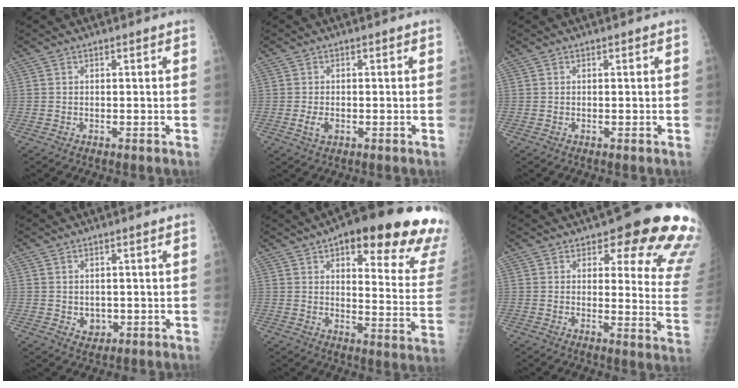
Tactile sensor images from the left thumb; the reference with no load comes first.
{"total": 2.7, "force": [-0.8, 1.7, 1.9], "torque": [-0.034, 0.000, -0.013]}
{"total": 0.0}
{"total": 3.0, "force": [-0.2, 2.6, 1.6], "torque": [-0.011, -0.002, 0.007]}
{"total": 25.5, "force": [15.8, 7.1, 18.7], "torque": [-0.198, -0.058, 0.195]}
{"total": 18.1, "force": [12.1, 6.0, 12.1], "torque": [-0.093, -0.067, 0.127]}